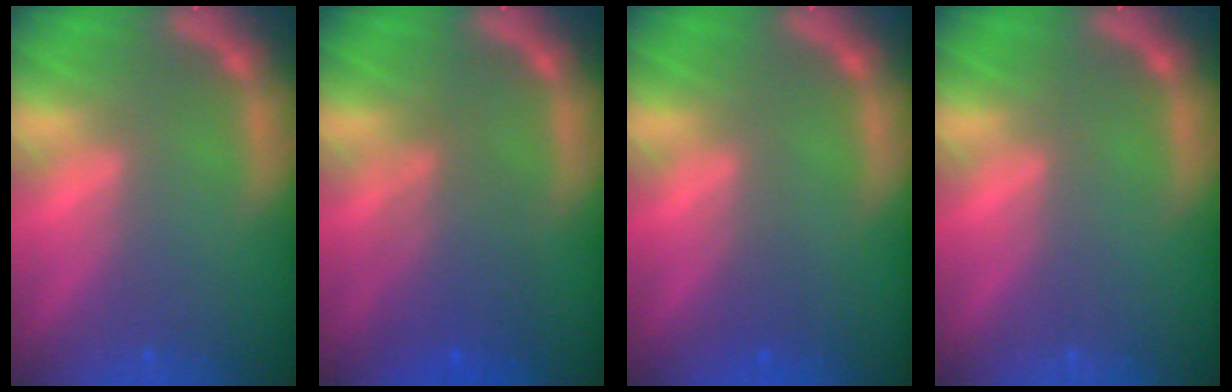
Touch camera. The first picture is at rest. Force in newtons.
{"total": 4.6}
{"total": 0.9}
{"total": 0.0}